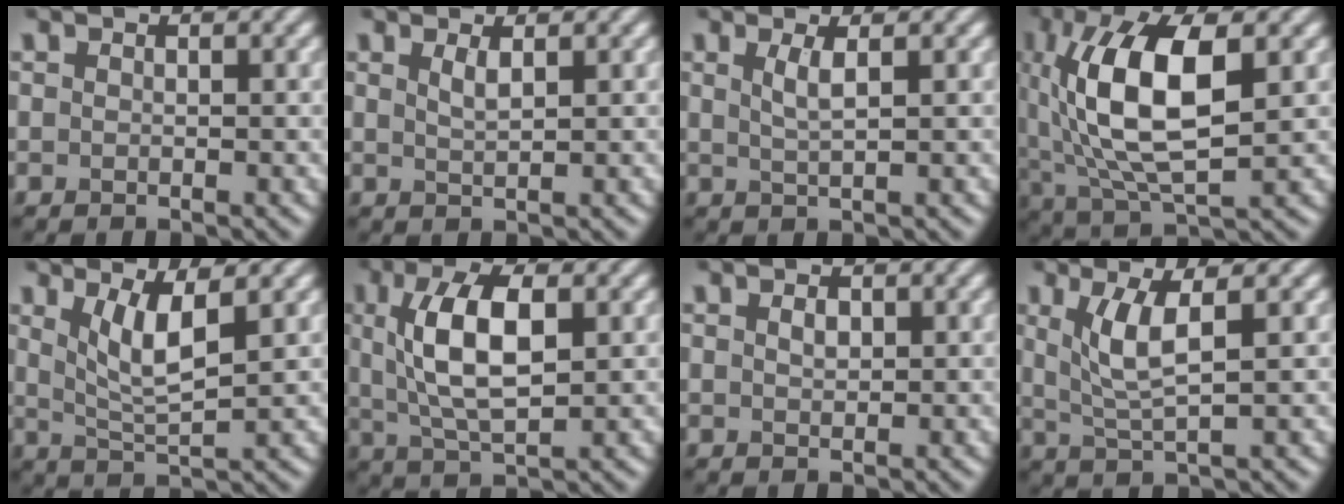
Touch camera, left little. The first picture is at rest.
{"total": 1.3, "force": [0.7, 0.3, 1.1], "torque": [-0.022, 0.000, 0.013]}
{"total": 1.9, "force": [0.7, 0.5, 1.7], "torque": [-0.032, -0.001, 0.011]}
{"total": 11.2, "force": [1.9, 4.8, 9.9], "torque": [-0.197, 0.006, 0.035]}
{"total": 4.0, "force": [1.5, 1.0, 3.6], "torque": [-0.075, -0.009, 0.033]}
{"total": 7.4, "force": [1.4, 3.1, 6.6], "torque": [-0.128, 0.008, 0.026]}
{"total": 1.1, "force": [0.4, 0.7, 0.8], "torque": [-0.016, 0.001, 0.008]}
{"total": 3.9, "force": [1.2, 0.9, 3.6], "torque": [-0.079, -0.003, 0.029]}